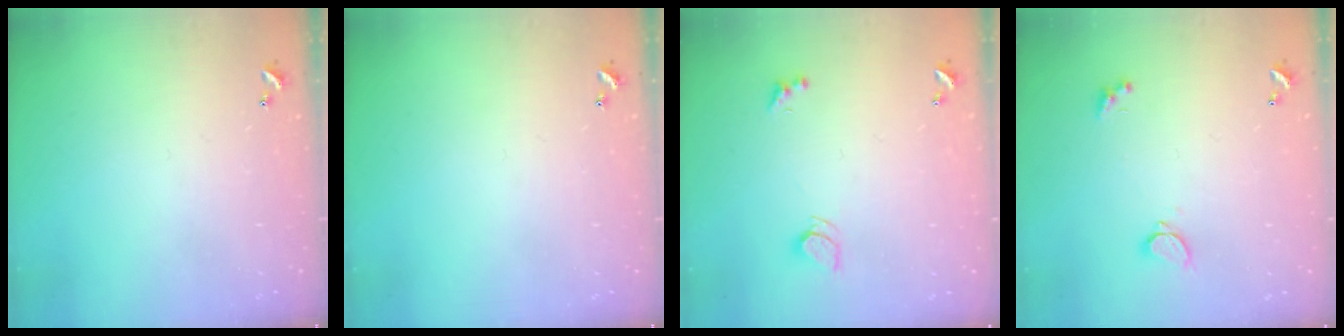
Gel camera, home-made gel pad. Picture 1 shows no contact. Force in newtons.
{"total": 0.0}
{"total": 2.5, "press": 2.4, "slide": 0.6}
{"total": 2.2, "press": 2.0, "slide": 0.9}